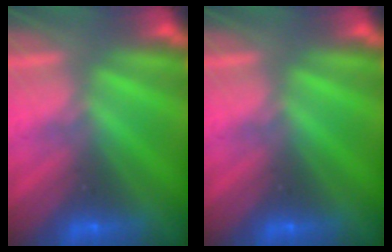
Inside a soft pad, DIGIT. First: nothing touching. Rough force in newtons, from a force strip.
{"total": 0.0}